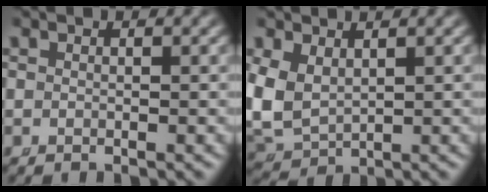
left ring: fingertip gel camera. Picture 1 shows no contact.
{"total": 7.2, "force": [-0.1, 6.5, 3.3], "torque": [-0.130, -0.037, 0.017]}